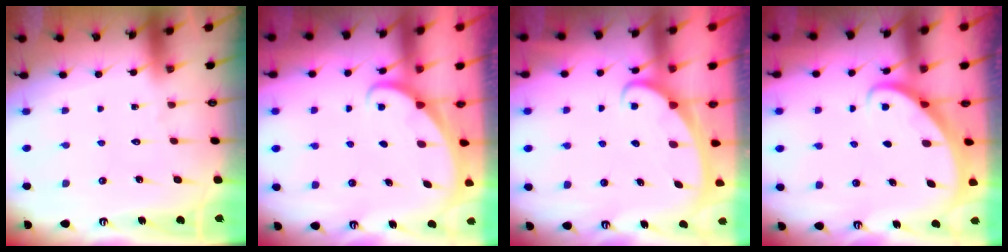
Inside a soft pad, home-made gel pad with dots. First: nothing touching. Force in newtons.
{"total": 1.6, "press": 1.6, "slide": 0.1}
{"total": 2.6, "press": 2.6, "slide": 0.4}
{"total": 2.5, "press": 2.5, "slide": 0.3}